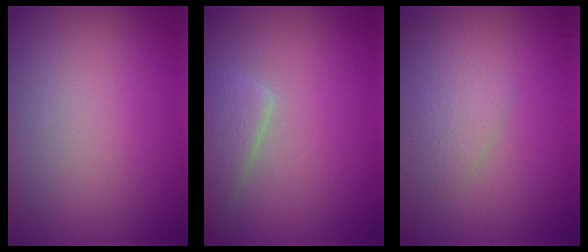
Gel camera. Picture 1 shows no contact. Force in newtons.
{"total": 2.8, "press": 2.8, "slide": 0.3}
{"total": 1.5, "press": 1.5, "slide": 0.0}